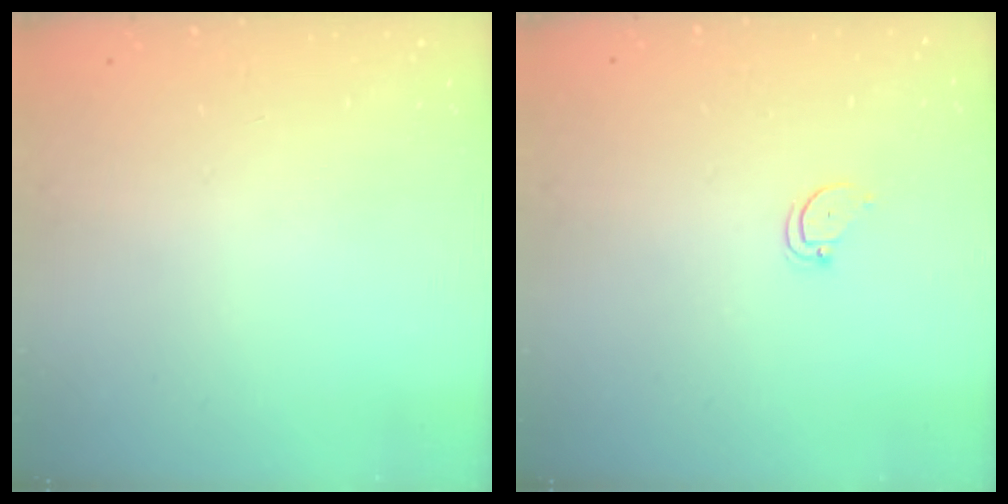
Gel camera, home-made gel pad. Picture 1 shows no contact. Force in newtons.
{"total": 2.3, "press": 2.3, "slide": 0.2}